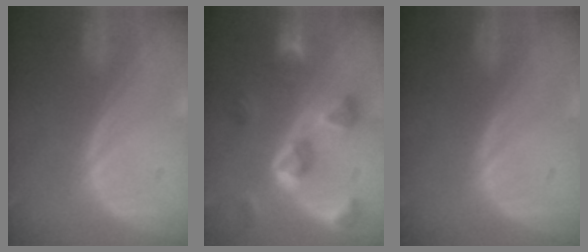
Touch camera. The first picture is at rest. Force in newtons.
{"total": 8.0, "press": 7.9, "slide": 1.3}
{"total": 0.0}